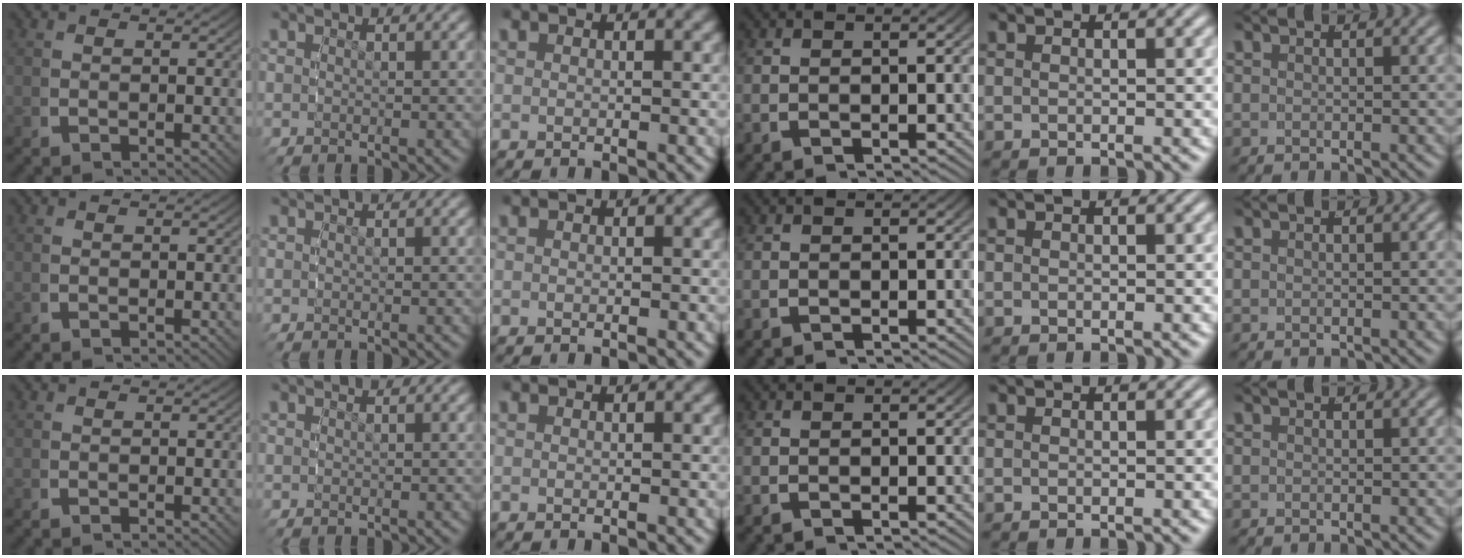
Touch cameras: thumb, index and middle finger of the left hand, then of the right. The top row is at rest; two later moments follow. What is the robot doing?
{"motion": "reach", "object": "pen bag"}